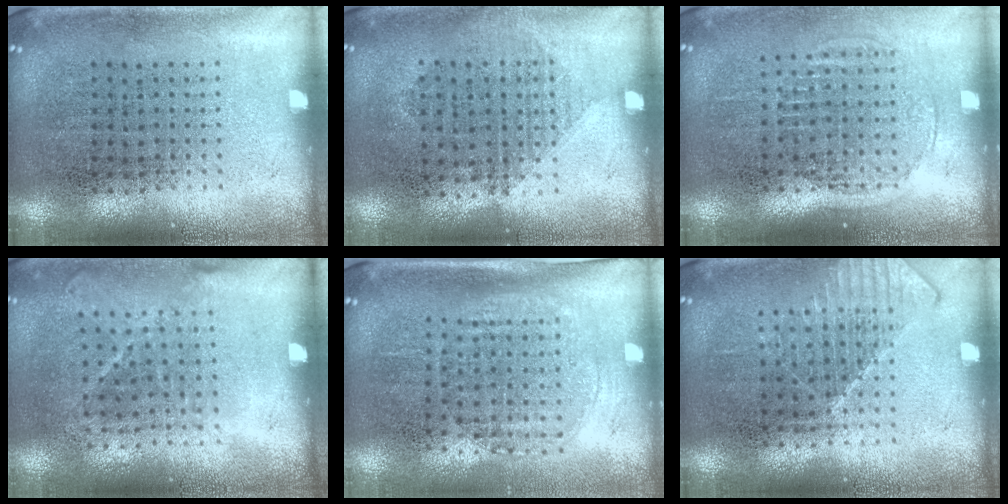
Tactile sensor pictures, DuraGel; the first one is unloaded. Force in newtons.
{"total": 1.0, "press": 0.9, "slide": 0.5}
{"total": 1.5, "press": 1.3, "slide": 0.7}
{"total": 1.1, "press": 0.9, "slide": 0.7}
{"total": 1.5, "press": 1.2, "slide": 0.8}
{"total": 1.3, "press": 1.2, "slide": 0.4}